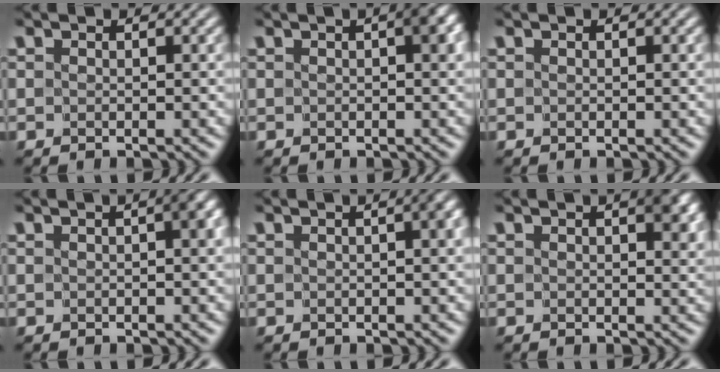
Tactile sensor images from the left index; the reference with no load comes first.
{"total": 1.9, "force": [0.3, 0.6, 1.8], "torque": [-0.017, 0.008, 0.003]}
{"total": 0.0}
{"total": 2.0, "force": [0.2, 0.4, 1.9], "torque": [-0.022, 0.009, 0.000]}
{"total": 2.5, "force": [0.5, 0.8, 2.3], "torque": [-0.020, 0.011, 0.004]}
{"total": 2.7, "force": [0.9, 1.4, 2.2], "torque": [-0.020, 0.002, 0.013]}